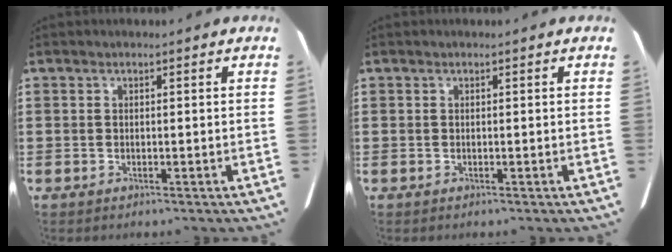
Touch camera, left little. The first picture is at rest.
{"total": 0.0}